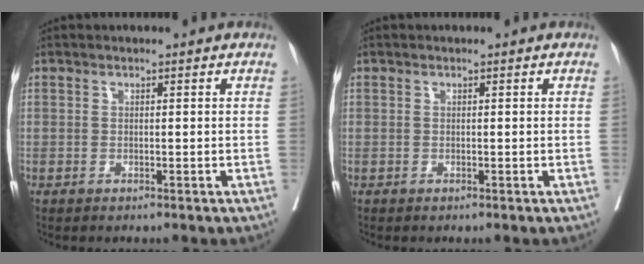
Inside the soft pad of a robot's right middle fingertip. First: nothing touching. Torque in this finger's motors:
{"motor_torque": [-1.04, -0.53, 0.00, 0.01]}